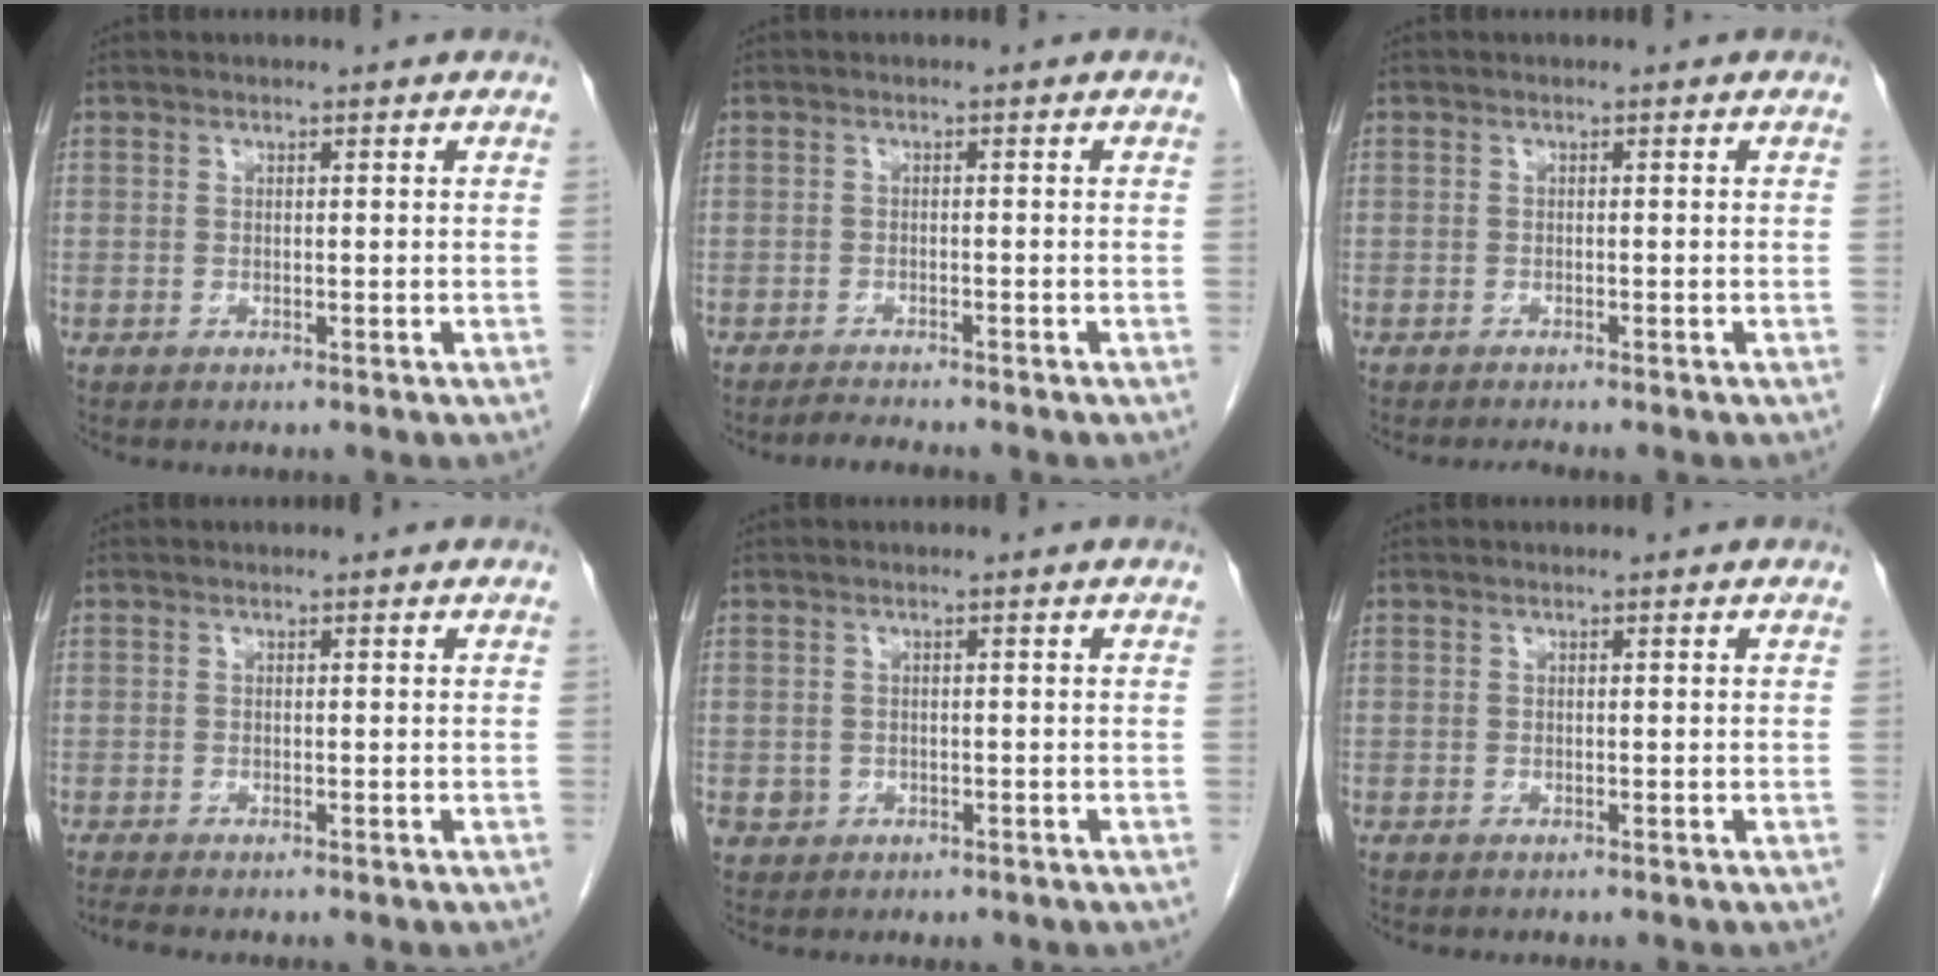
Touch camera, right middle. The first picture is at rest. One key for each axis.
{"total": 1.9, "fx": -1.9, "fy": -0.2, "fz": 0.4, "tx": -0.017, "ty": -0.012, "tz": -0.032}
{"total": 1.2, "fx": -1.1, "fy": -0.2, "fz": 0.4, "tx": -0.008, "ty": -0.003, "tz": -0.016}
{"total": 0.9, "fx": -0.8, "fy": -0.3, "fz": 0.2, "tx": -0.010, "ty": -0.003, "tz": -0.015}
{"total": 1.8, "fx": -0.5, "fy": 1.7, "fz": 0.3, "tx": -0.004, "ty": 0.006, "tz": 0.001}
{"total": 0.0}